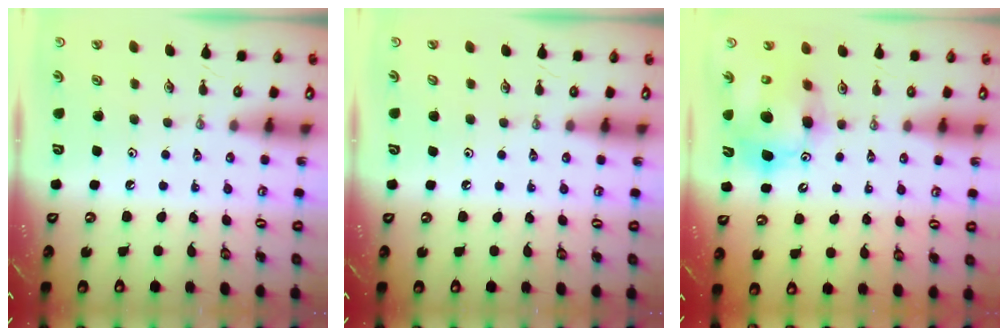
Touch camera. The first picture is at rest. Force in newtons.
{"total": 1.1, "press": 0.1, "slide": 1.1}
{"total": 13.7, "press": 13.5, "slide": 2.3}